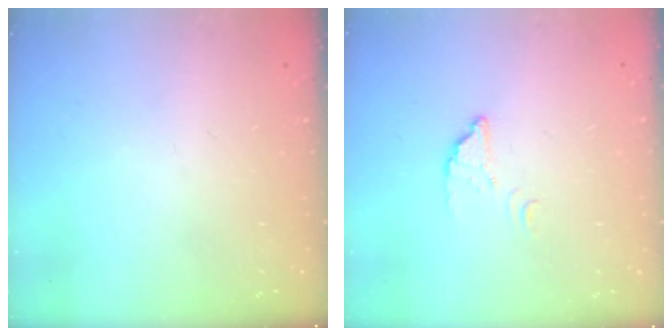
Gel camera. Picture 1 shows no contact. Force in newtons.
{"total": 3.1, "press": 3.1, "slide": 0.2}